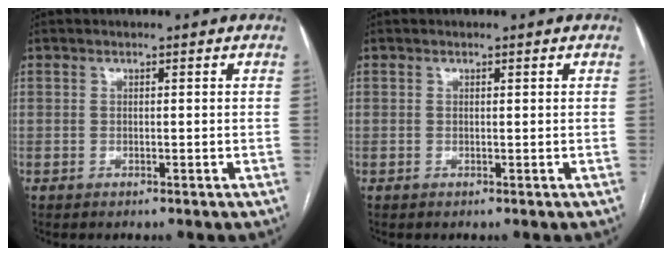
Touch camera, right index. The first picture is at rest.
{"total": 0.0}